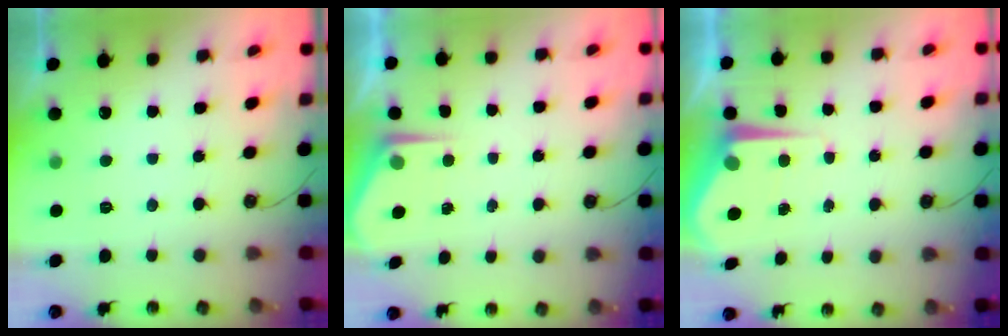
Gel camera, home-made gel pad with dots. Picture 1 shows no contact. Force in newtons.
{"total": 3.1, "press": 3.0, "slide": 0.4}
{"total": 5.6, "press": 5.6, "slide": 0.2}